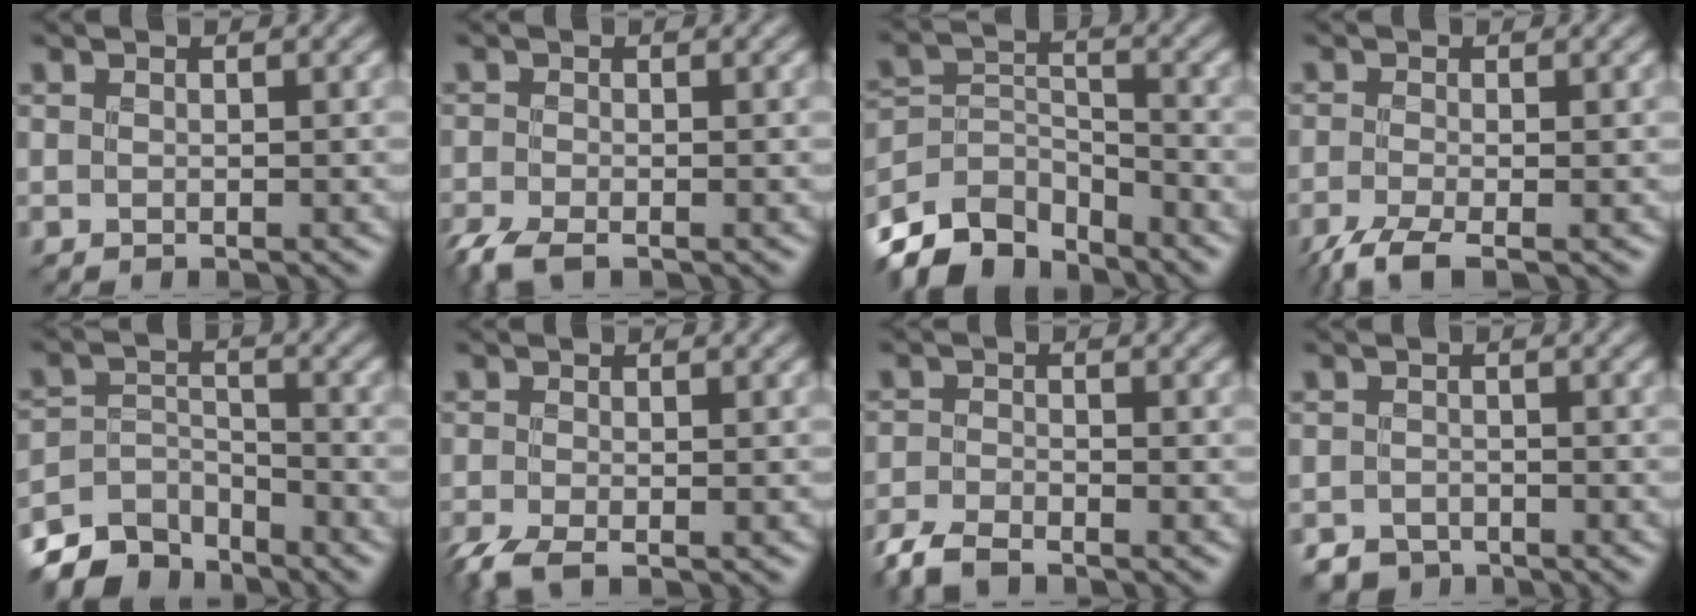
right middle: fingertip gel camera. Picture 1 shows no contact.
{"total": 3.3, "force": [-2.5, 1.0, 2.0], "torque": [-0.046, -0.013, -0.057]}
{"total": 8.1, "force": [-6.8, 3.4, 2.8], "torque": [-0.054, -0.008, -0.132]}
{"total": 3.3, "force": [-2.3, 0.6, 2.3], "torque": [-0.048, -0.010, -0.055]}
{"total": 6.2, "force": [-5.4, 2.6, 1.6], "torque": [-0.024, -0.010, -0.097]}
{"total": 3.2, "force": [-2.3, 0.8, 2.2], "torque": [-0.052, -0.013, -0.052]}
{"total": 3.5, "force": [-2.9, 1.1, 1.6], "torque": [-0.033, -0.009, -0.067]}
{"total": 3.2, "force": [-2.7, 1.6, 0.6], "torque": [-0.001, -0.006, -0.046]}